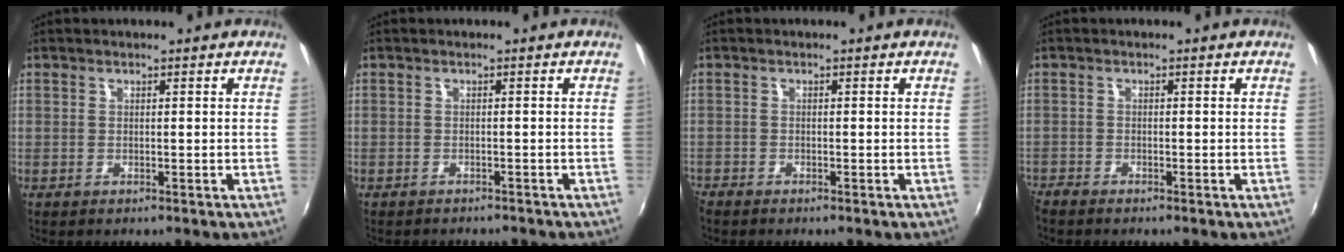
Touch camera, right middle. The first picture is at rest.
{"total": 3.2, "force": [-2.9, 0.9, 0.9], "torque": [-0.024, -0.012, -0.041]}
{"total": 1.5, "force": [-1.5, 0.5, 0.2], "torque": [-0.009, -0.007, -0.033]}
{"total": 2.1, "force": [-2.0, 0.5, 0.4], "torque": [-0.015, -0.011, -0.044]}